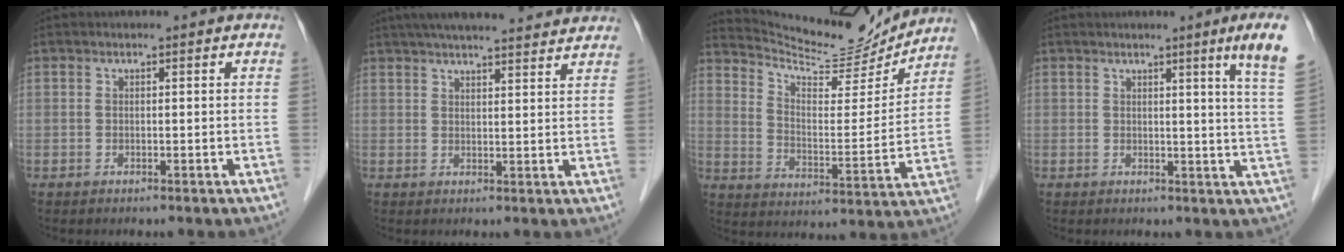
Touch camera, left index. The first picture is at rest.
{"total": 17.1, "force": [15.2, 2.3, 7.4], "torque": [-0.115, 0.045, 0.205]}
{"total": 16.0, "force": [15.6, 1.6, 2.9], "torque": [-0.061, -0.030, 0.236]}
{"total": 7.8, "force": [4.9, -1.4, 5.9], "torque": [-0.069, -0.027, 0.038]}